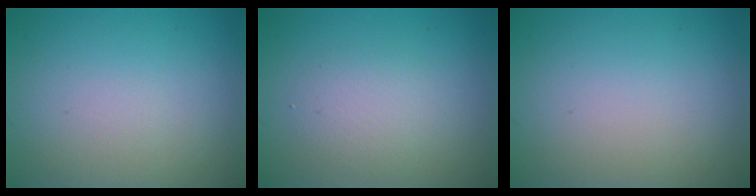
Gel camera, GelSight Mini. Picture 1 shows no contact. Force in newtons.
{"total": 2.2, "press": 2.2, "slide": 0.1}
{"total": 0.0}